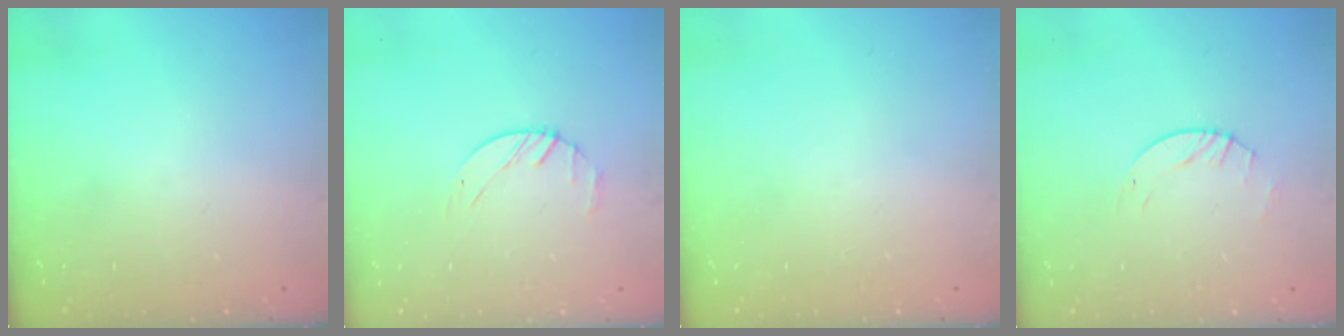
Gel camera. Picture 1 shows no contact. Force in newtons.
{"total": 1.9, "press": 1.9, "slide": 0.3}
{"total": 0.0}
{"total": 2.8, "press": 2.8, "slide": 0.4}